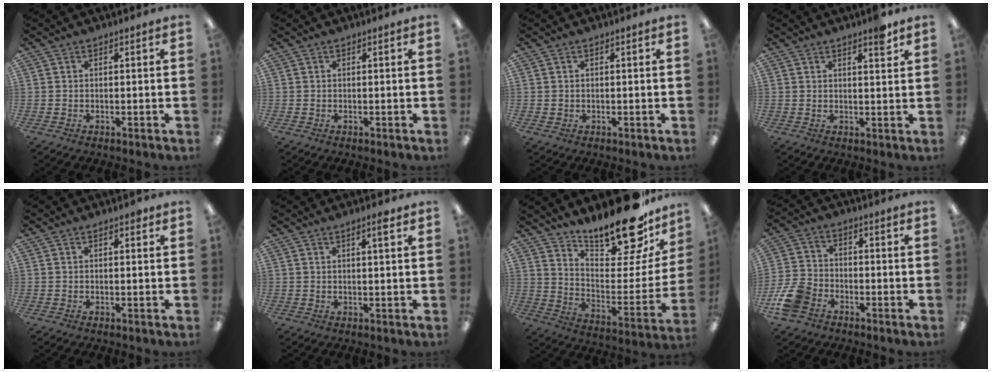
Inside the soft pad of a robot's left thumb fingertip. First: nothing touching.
{"total": 0.0}
{"total": 0.6, "force": [0.2, 0.6, 0.0], "torque": [0.000, 0.004, 0.003]}
{"total": 3.9, "force": [3.0, 0.6, 2.5], "torque": [-0.033, -0.015, 0.046]}
{"total": 0.6, "force": [0.3, 0.3, 0.4], "torque": [0.000, -0.001, 0.004]}
{"total": 2.3, "force": [1.4, 0.2, 1.8], "torque": [-0.031, -0.001, 0.021]}
{"total": 20.8, "force": [18.0, 5.1, 9.1], "torque": [-0.131, -0.136, 0.301]}
{"total": 9.2, "force": [-5.0, 6.2, 4.7], "torque": [-0.100, 0.030, -0.092]}